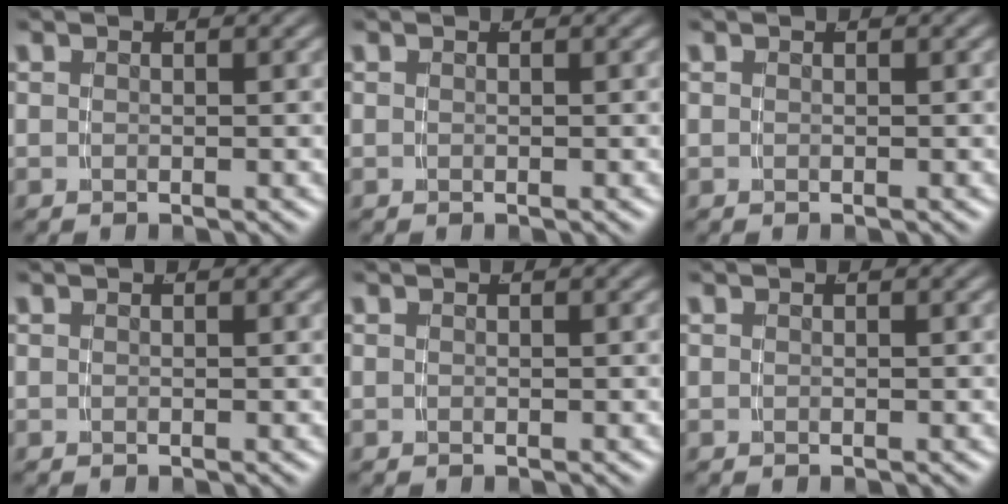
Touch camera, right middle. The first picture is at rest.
{"total": 0.0}
{"total": 0.0}
{"total": 0.0}
{"total": 0.0}
{"total": 0.0}